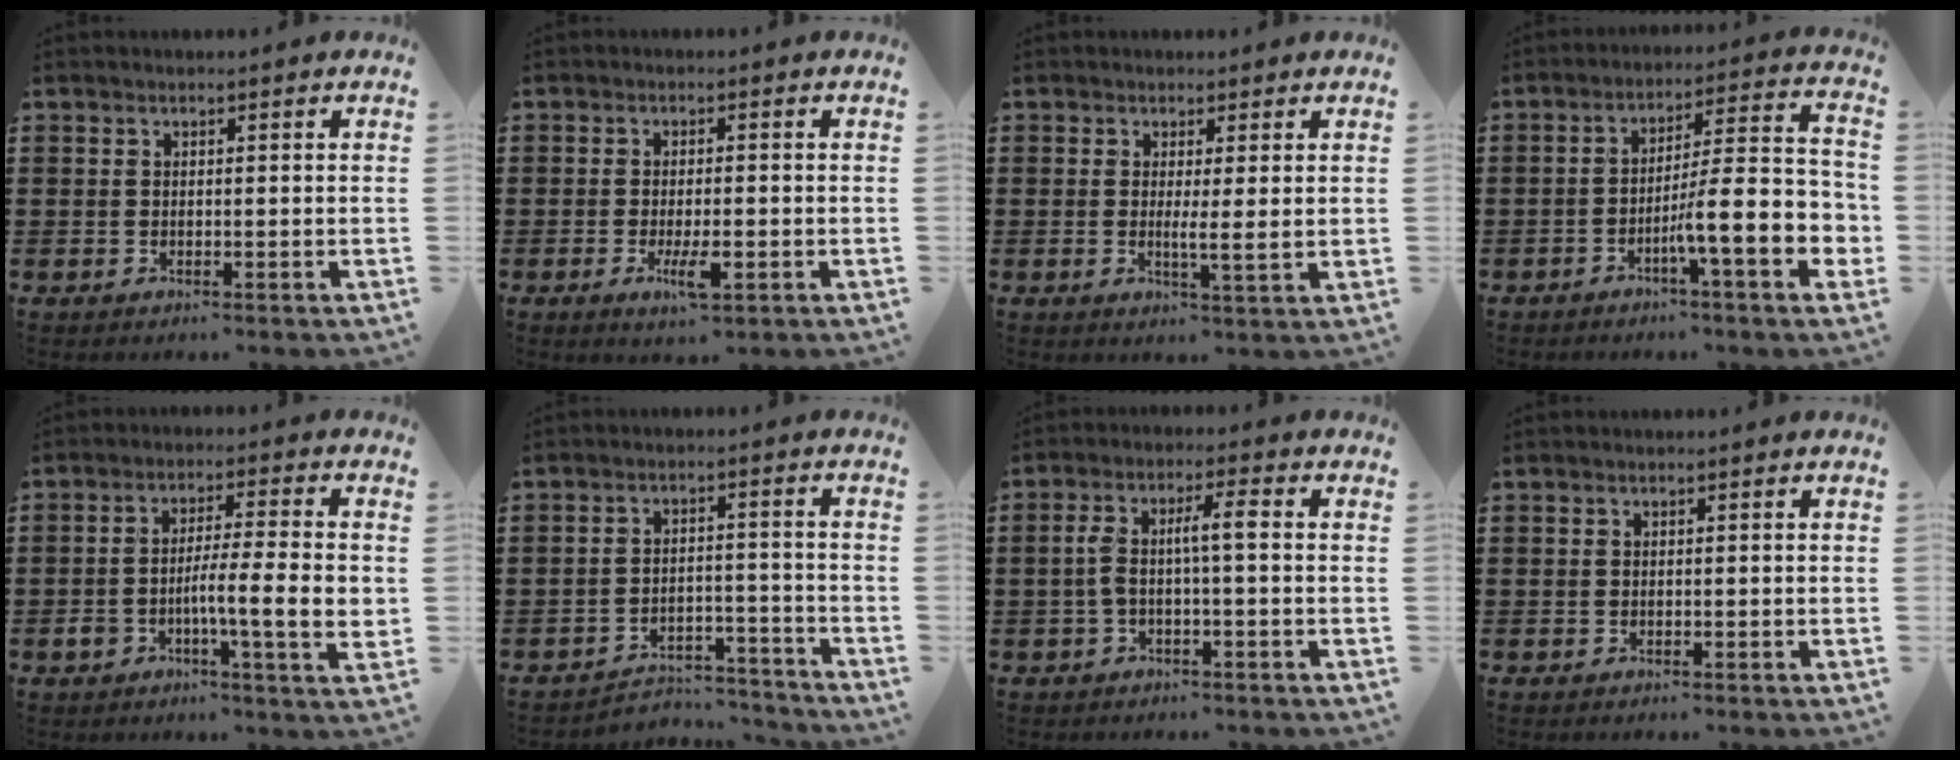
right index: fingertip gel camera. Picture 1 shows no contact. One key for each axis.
{"total": 4.5, "fx": -1.7, "fy": 1.3, "fz": 4.0, "tx": -0.077, "ty": -0.006, "tz": -0.030}
{"total": 2.7, "fx": 0.6, "fy": 0.0, "fz": 2.7, "tx": -0.047, "ty": -0.007, "tz": 0.008}
{"total": 11.5, "fx": -4.0, "fy": 1.9, "fz": 10.5, "tx": -0.173, "ty": -0.021, "tz": -0.077}
{"total": 9.4, "fx": -2.1, "fy": 1.8, "fz": 9.0, "tx": -0.155, "ty": -0.003, "tz": -0.041}
{"total": 4.6, "fx": -4.4, "fy": 0.9, "fz": 0.9, "tx": -0.018, "ty": 0.006, "tz": -0.089}
{"total": 5.3, "fx": -0.4, "fy": 0.9, "fz": 5.2, "tx": -0.104, "ty": 0.004, "tz": -0.015}
{"total": 0.0}